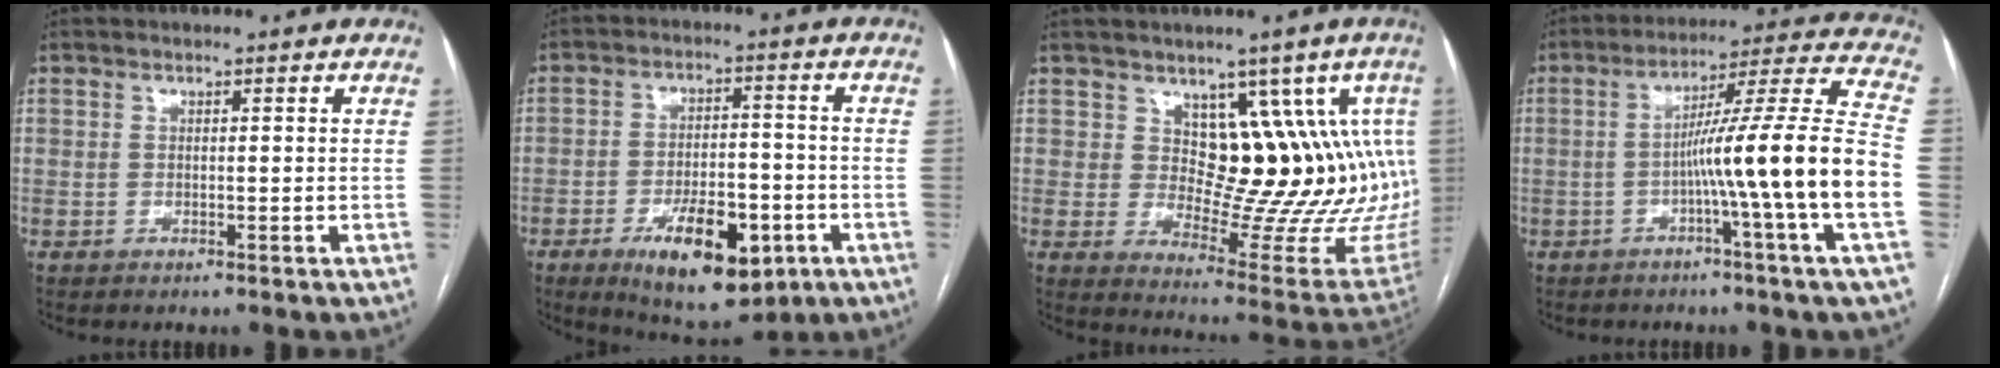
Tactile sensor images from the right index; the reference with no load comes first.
{"total": 13.5, "force": [-6.2, 5.4, 10.7], "torque": [-0.171, -0.004, -0.088]}
{"total": 14.6, "force": [5.0, 7.5, 11.5], "torque": [-0.119, -0.003, 0.070]}
{"total": 16.8, "force": [-4.1, -2.6, 16.1], "torque": [-0.240, 0.009, -0.075]}